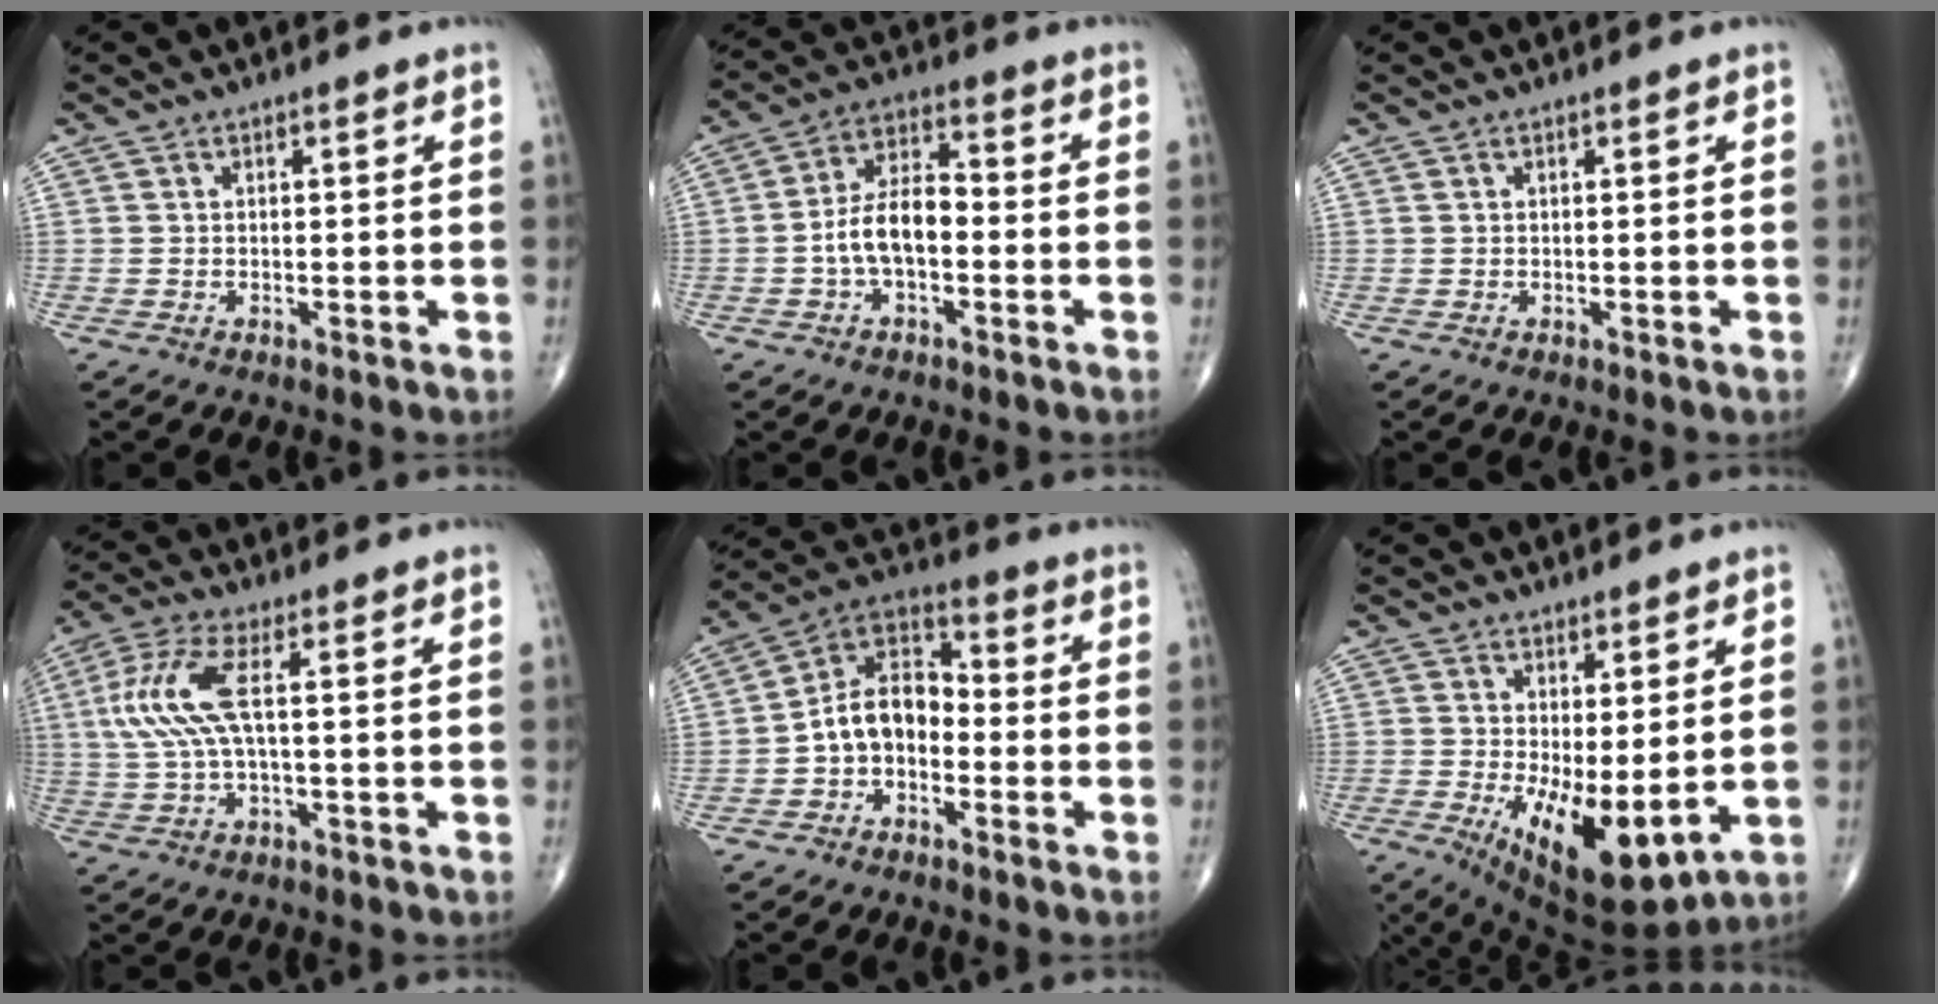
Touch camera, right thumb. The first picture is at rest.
{"total": 9.3, "force": [-1.9, 5.0, 7.6], "torque": [-0.138, 0.038, -0.043]}
{"total": 0.0}
{"total": 9.6, "force": [1.4, 2.8, 9.1], "torque": [-0.236, 0.016, 0.026]}
{"total": 10.2, "force": [-2.6, 7.1, 6.9], "torque": [-0.102, 0.046, -0.064]}
{"total": 12.0, "force": [-1.2, 4.9, 10.8], "torque": [-0.168, -0.029, 0.000]}